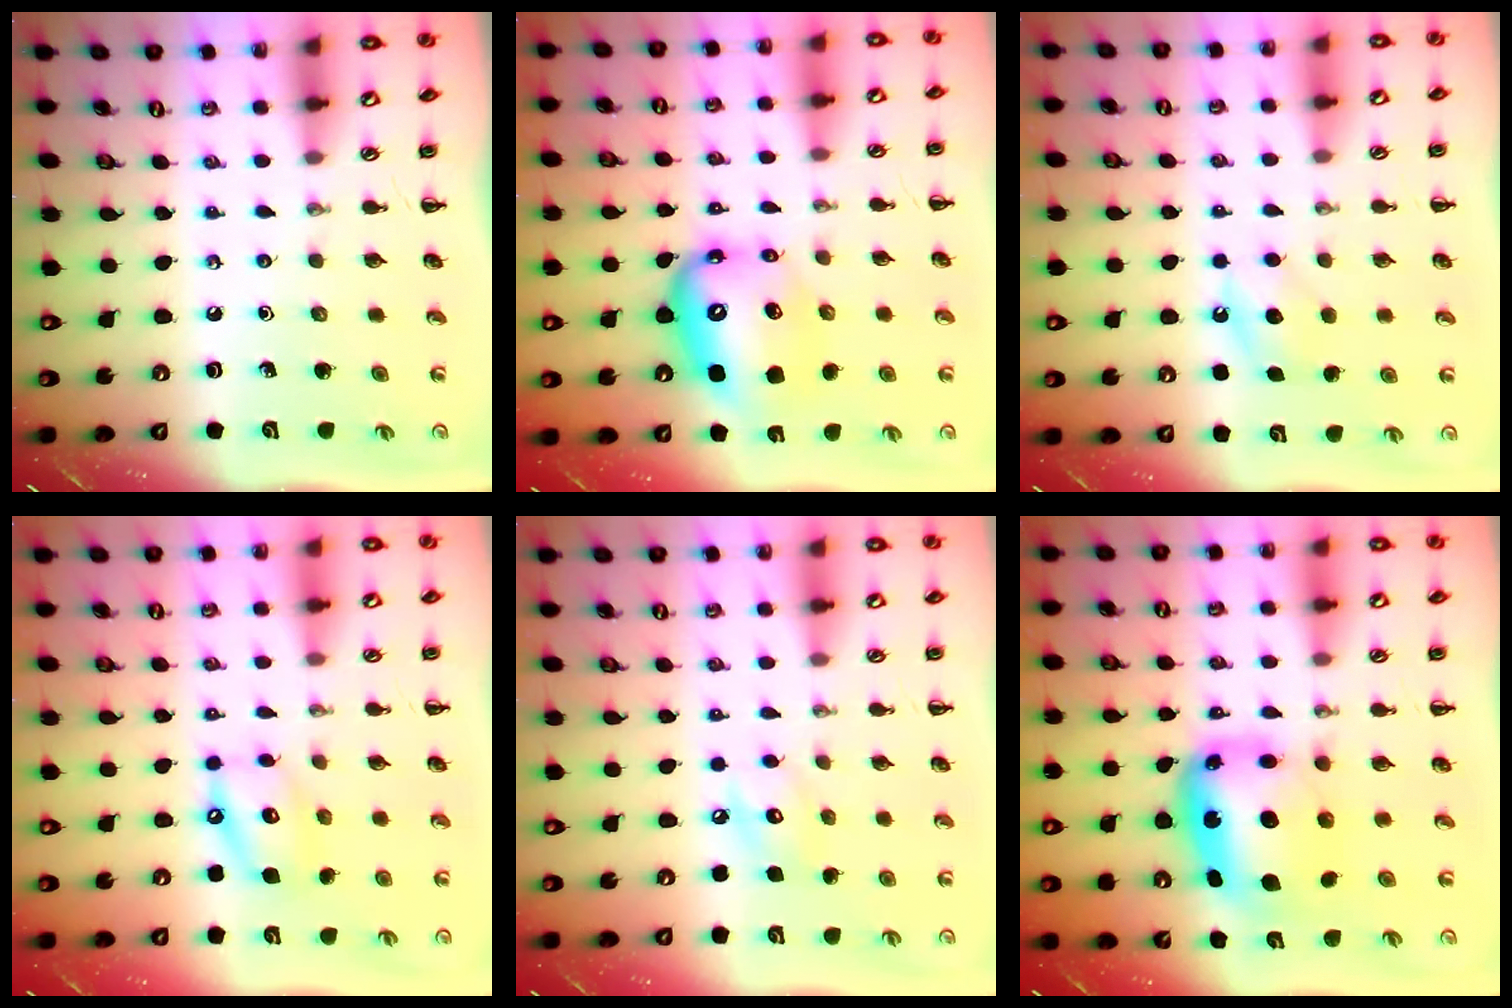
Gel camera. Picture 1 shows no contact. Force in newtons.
{"total": 11.5, "press": 11.1, "slide": 2.9}
{"total": 6.0, "press": 5.8, "slide": 1.5}
{"total": 11.5, "press": 11.2, "slide": 2.7}
{"total": 7.4, "press": 7.4, "slide": 1.0}
{"total": 9.9, "press": 9.5, "slide": 2.7}